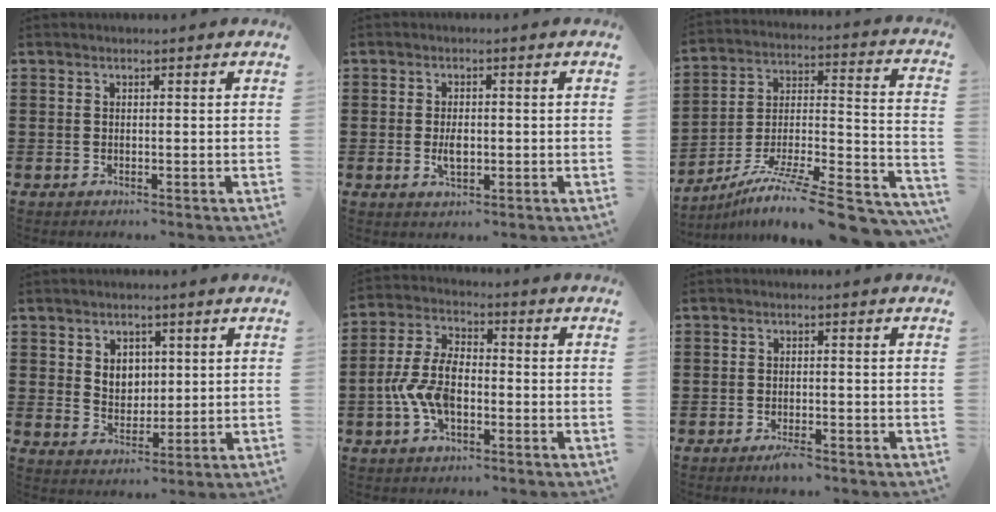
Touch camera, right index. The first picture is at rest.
{"total": 2.8, "force": [-0.4, 1.2, 2.5], "torque": [-0.048, -0.001, -0.005]}
{"total": 11.1, "force": [-8.5, 0.7, 7.1], "torque": [-0.107, 0.003, -0.157]}
{"total": 3.9, "force": [1.7, 3.2, 1.4], "torque": [-0.033, 0.008, 0.028]}
{"total": 8.0, "force": [-2.1, 4.3, 6.4], "torque": [-0.161, -0.004, -0.047]}
{"total": 1.9, "force": [-1.4, 0.5, 1.2], "torque": [-0.021, 0.002, -0.026]}